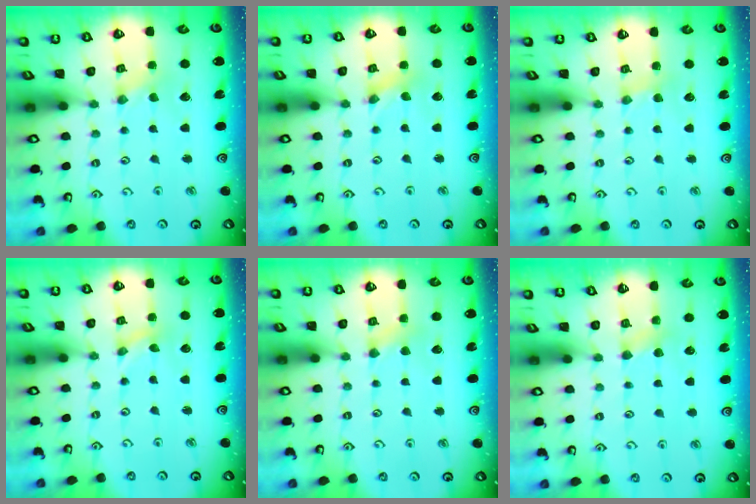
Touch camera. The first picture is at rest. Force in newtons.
{"total": 1.1, "press": 1.1, "slide": 0.2}
{"total": 1.9, "press": 1.8, "slide": 0.4}
{"total": 0.0}
{"total": 3.9, "press": 3.8, "slide": 0.5}
{"total": 3.7, "press": 3.7, "slide": 0.7}